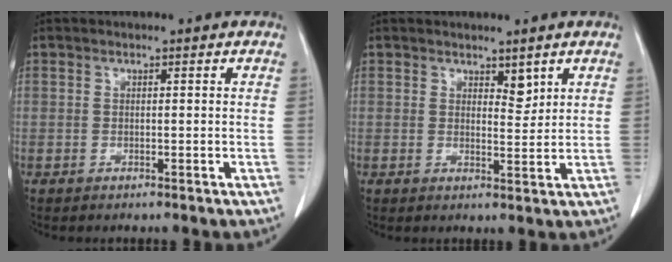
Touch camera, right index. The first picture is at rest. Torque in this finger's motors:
{"motor_torque": [-0.06, 0.22, 0.00, 0.01]}